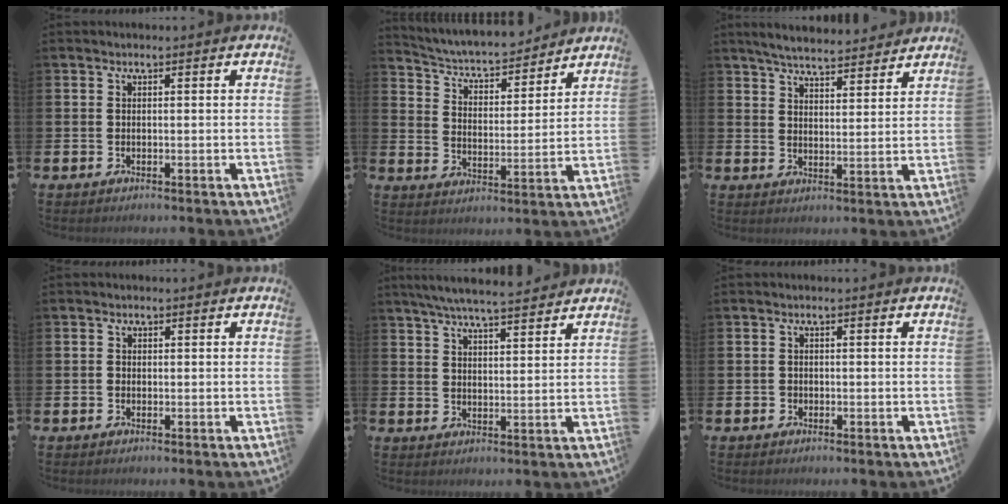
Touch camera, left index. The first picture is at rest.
{"total": 5.3, "force": [5.0, 1.2, 1.1], "torque": [-0.055, -0.042, 0.082]}
{"total": 5.5, "force": [5.4, 0.4, 0.8], "torque": [-0.031, -0.031, 0.096]}
{"total": 0.7, "force": [0.1, 0.6, 0.3], "torque": [0.001, 0.003, -0.002]}
{"total": 6.2, "force": [5.9, 0.4, 1.9], "torque": [-0.052, -0.023, 0.107]}
{"total": 0.7, "force": [-0.3, 0.6, 0.0], "torque": [-0.002, 0.005, -0.007]}